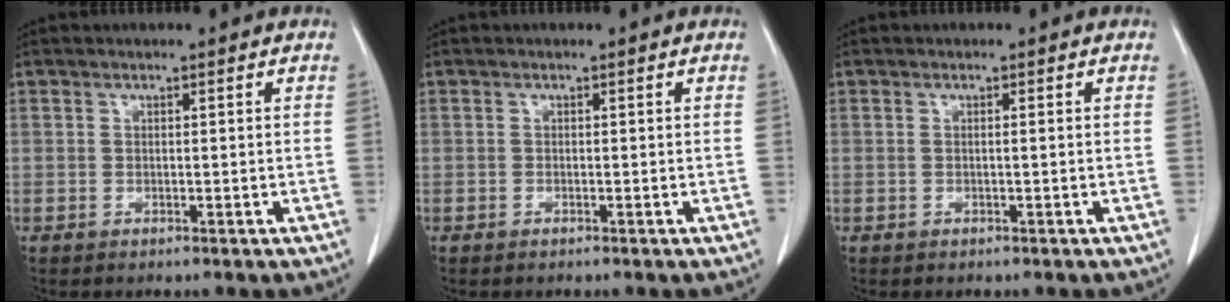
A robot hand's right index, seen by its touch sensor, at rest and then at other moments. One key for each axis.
{"total": 0.0}
{"total": 0.0}